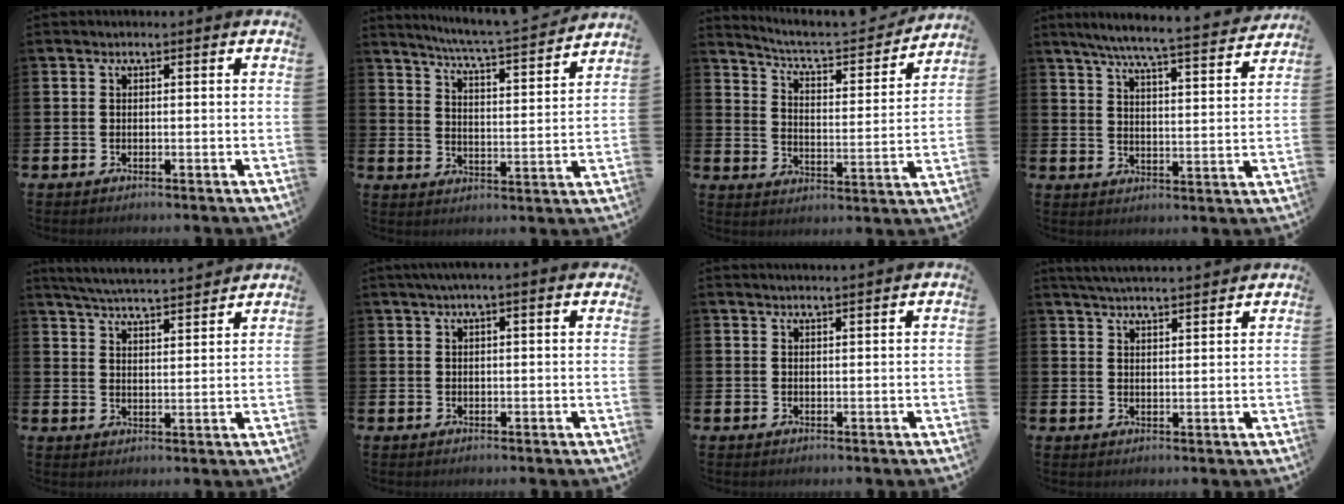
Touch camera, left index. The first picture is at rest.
{"total": 5.8, "force": [5.6, -0.6, 1.6], "torque": [-0.053, -0.051, 0.091]}
{"total": 6.4, "force": [6.0, 0.9, 1.7], "torque": [-0.064, -0.049, 0.099]}
{"total": 7.1, "force": [6.6, -0.2, 2.7], "torque": [-0.068, -0.046, 0.113]}
{"total": 5.4, "force": [5.4, -0.1, 0.8], "torque": [-0.035, -0.035, 0.094]}
{"total": 2.2, "force": [1.9, -0.3, 1.2], "torque": [-0.022, -0.002, 0.033]}
{"total": 1.3, "force": [1.3, -0.3, 0.0], "torque": [0.007, -0.009, 0.023]}
{"total": 4.1, "force": [4.1, -0.2, 0.3], "torque": [-0.010, -0.023, 0.073]}